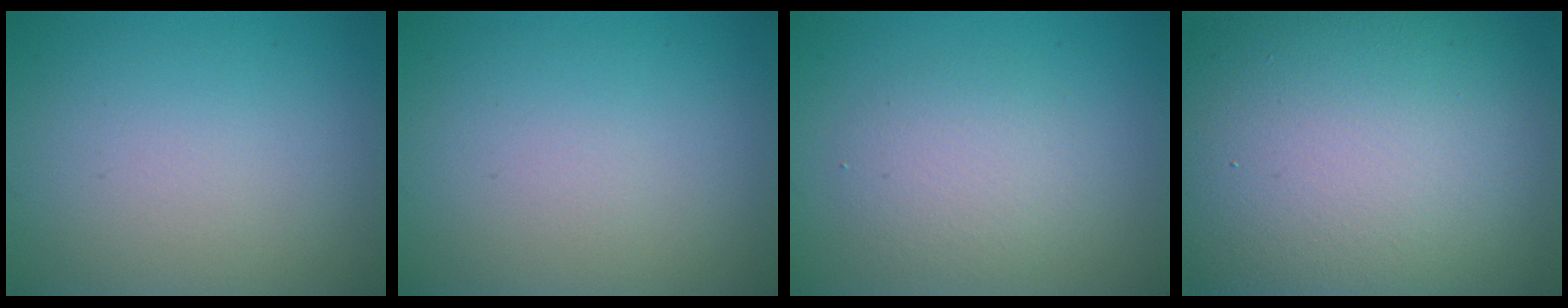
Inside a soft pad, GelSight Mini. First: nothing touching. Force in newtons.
{"total": 0.0}
{"total": 2.9, "press": 2.9, "slide": 0.4}
{"total": 18.5, "press": 18.4, "slide": 1.2}